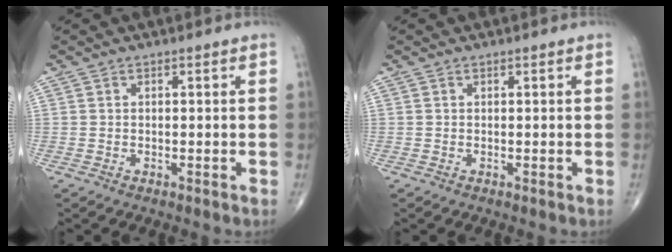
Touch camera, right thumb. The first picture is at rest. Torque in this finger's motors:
{"motor_torque": [0.10, -0.36, -0.20, -0.06, 0.01]}